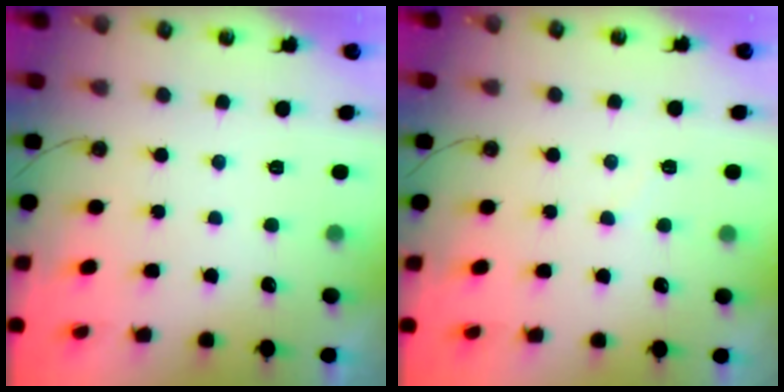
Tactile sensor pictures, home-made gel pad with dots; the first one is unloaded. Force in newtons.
{"total": 5.8, "press": 5.8, "slide": 0.6}